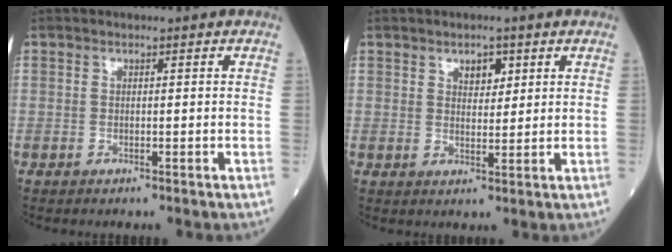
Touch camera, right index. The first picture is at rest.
{"total": 2.9, "force": [1.6, 1.6, 1.8], "torque": [-0.026, -0.002, 0.026]}